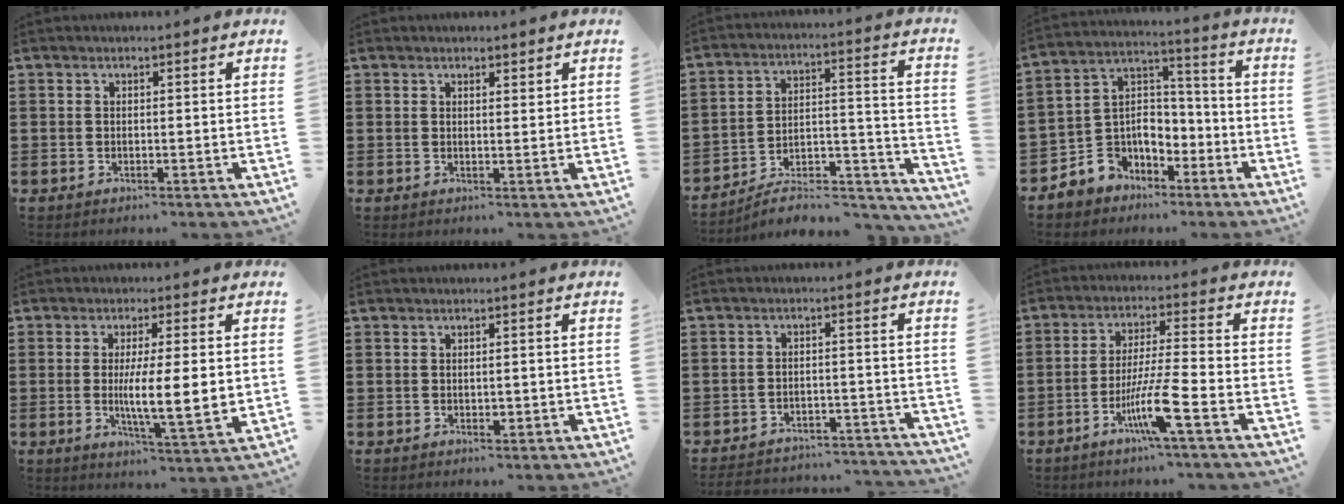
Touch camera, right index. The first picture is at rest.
{"total": 1.3, "force": [1.2, 0.5, 0.3], "torque": [0.000, 0.001, 0.020]}
{"total": 7.1, "force": [-6.0, 2.3, 3.0], "torque": [-0.040, 0.008, -0.113]}
{"total": 6.7, "force": [-3.4, 5.8, 0.3], "torque": [-0.034, 0.005, -0.063]}
{"total": 8.1, "force": [0.1, 1.4, 8.0], "torque": [-0.125, -0.011, -0.002]}
{"total": 1.0, "force": [-0.1, 0.6, 0.8], "torque": [-0.014, 0.003, -0.002]}
{"total": 3.7, "force": [-3.7, 0.3, 0.2], "torque": [-0.006, 0.002, -0.077]}
{"total": 8.6, "force": [-4.2, 0.0, 7.5], "torque": [-0.149, -0.011, -0.082]}